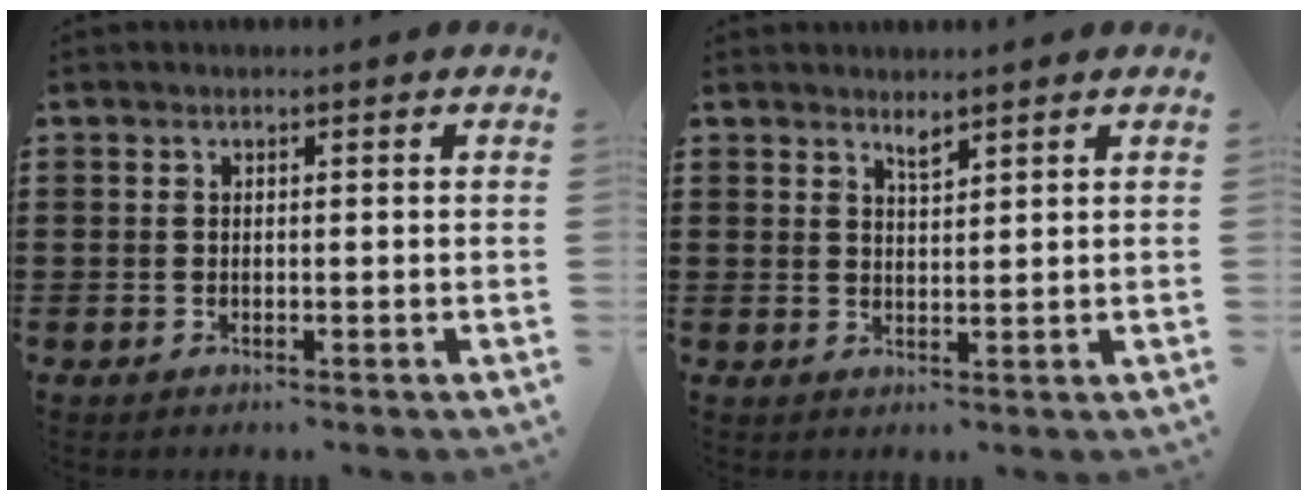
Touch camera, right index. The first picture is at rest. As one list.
[{"total": 1.8, "force": [1.7, 0.3, 0.6], "torque": [-0.014, 0.004, 0.031]}]